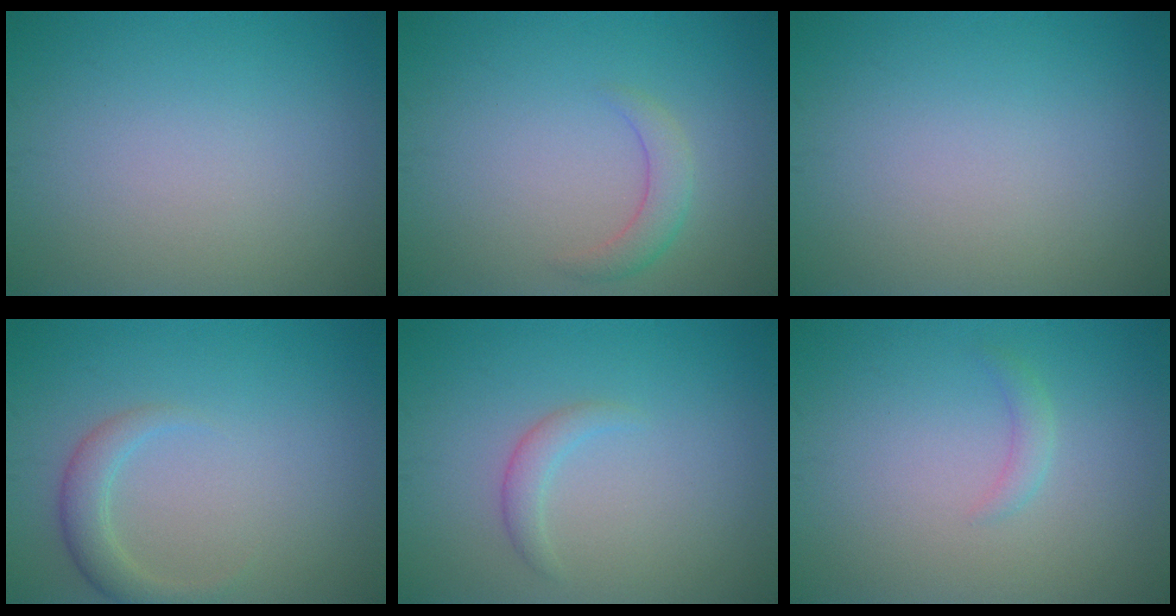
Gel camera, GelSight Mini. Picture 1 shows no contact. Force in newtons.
{"total": 2.0, "press": 2.0, "slide": 0.0}
{"total": 0.0}
{"total": 2.4, "press": 2.4, "slide": 0.2}
{"total": 1.4, "press": 1.4, "slide": 0.2}
{"total": 1.1, "press": 1.1, "slide": 0.1}